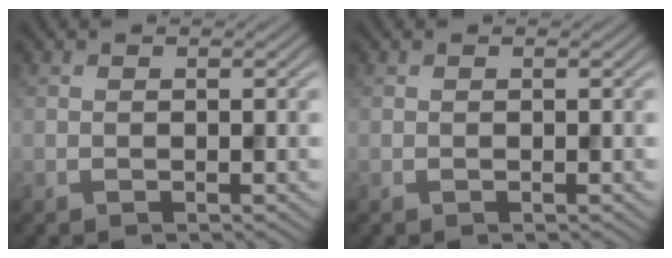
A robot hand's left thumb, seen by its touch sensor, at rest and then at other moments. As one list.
[{"total": 0.0}]